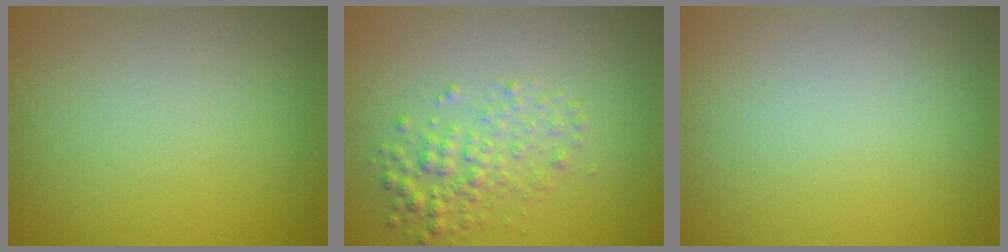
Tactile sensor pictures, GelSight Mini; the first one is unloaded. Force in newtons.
{"total": 2.6, "press": 2.6, "slide": 0.0}
{"total": 0.0}